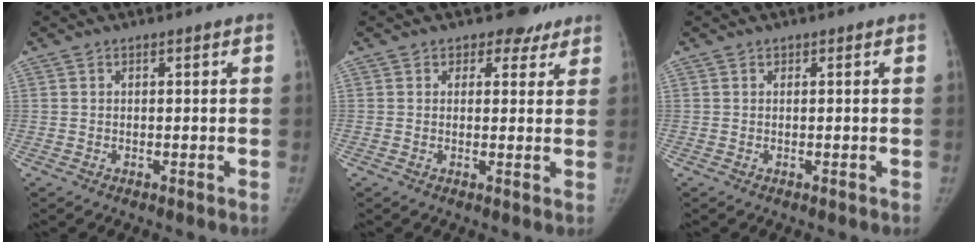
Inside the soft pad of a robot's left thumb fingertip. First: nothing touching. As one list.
[{"total": 4.0, "force": [2.9, 2.7, 0.2], "torque": [0.025, -0.014, 0.032]}, {"total": 0.0}]